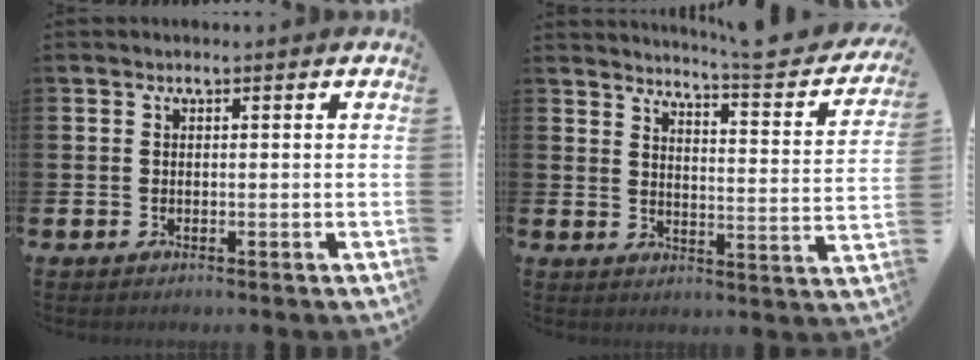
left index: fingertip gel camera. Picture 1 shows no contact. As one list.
[{"total": 4.7, "force": [4.3, -0.3, 1.8], "torque": [-0.035, -0.047, 0.062]}]